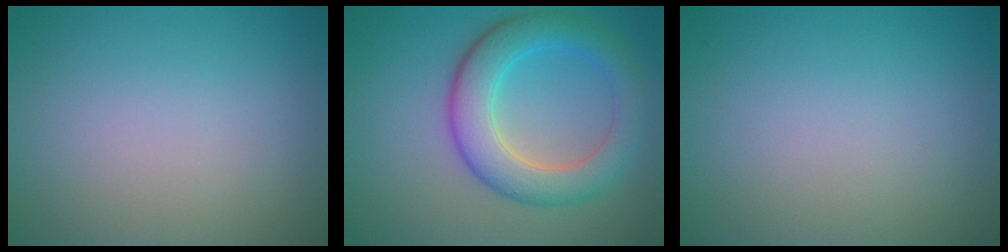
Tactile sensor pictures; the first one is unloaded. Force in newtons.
{"total": 6.2, "press": 6.2, "slide": 0.1}
{"total": 0.0}